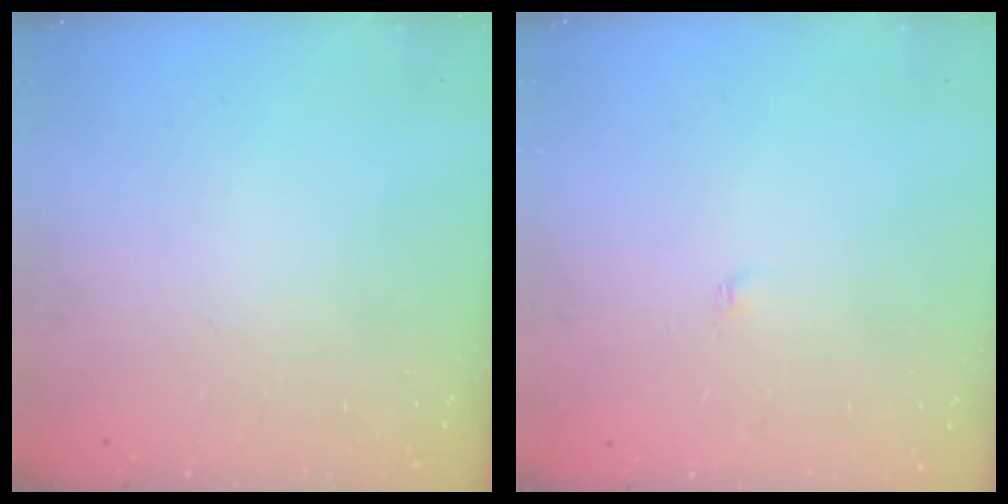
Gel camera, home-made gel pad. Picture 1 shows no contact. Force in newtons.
{"total": 1.8, "press": 1.7, "slide": 0.3}